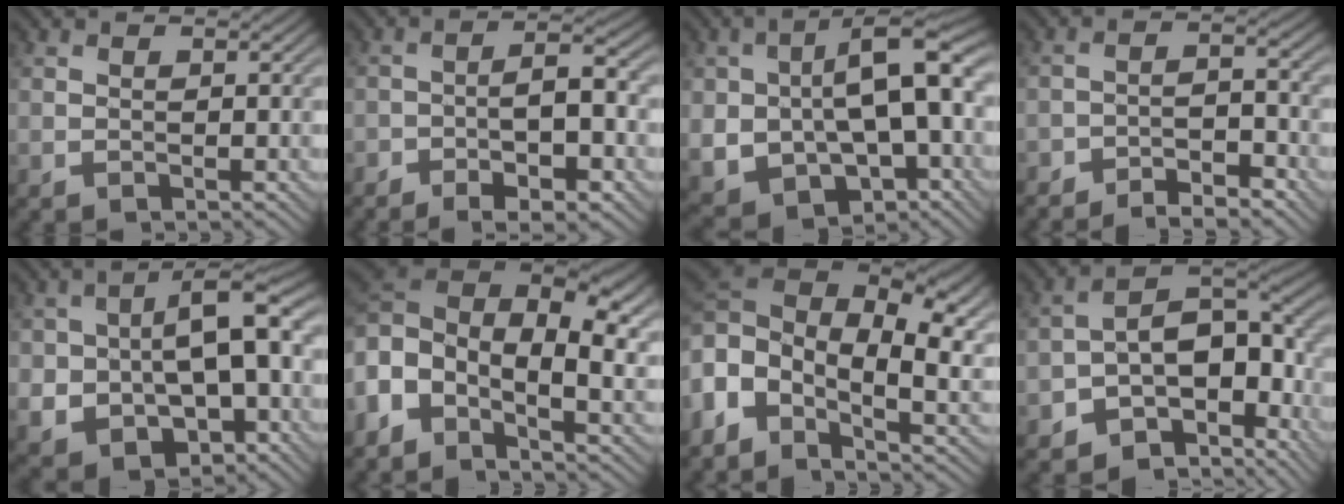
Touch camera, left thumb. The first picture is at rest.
{"total": 8.8, "force": [-4.3, 2.9, 7.1], "torque": [-0.107, 0.000, -0.065]}
{"total": 15.7, "force": [-2.3, 9.5, 12.2], "torque": [-0.220, -0.025, -0.023]}
{"total": 5.4, "force": [-4.7, 1.2, 2.5], "torque": [-0.037, 0.007, -0.084]}
{"total": 13.6, "force": [-2.1, 8.4, 10.5], "torque": [-0.176, -0.020, -0.023]}
{"total": 13.4, "force": [1.3, 7.6, 10.9], "torque": [-0.257, -0.001, 0.018]}
{"total": 15.1, "force": [1.5, 9.1, 12.0], "torque": [-0.279, -0.013, 0.038]}
{"total": 10.2, "force": [-4.9, 5.8, 6.9], "torque": [-0.096, -0.009, -0.091]}